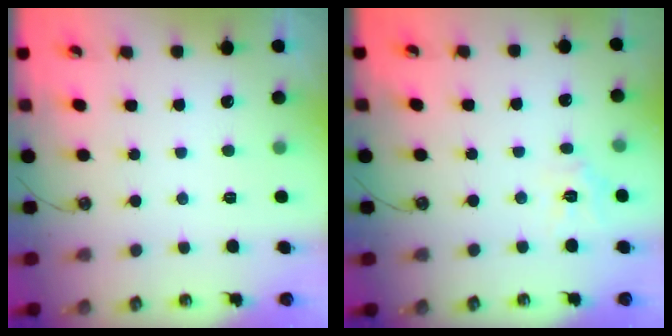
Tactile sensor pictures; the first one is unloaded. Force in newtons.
{"total": 6.3, "press": 6.2, "slide": 0.5}